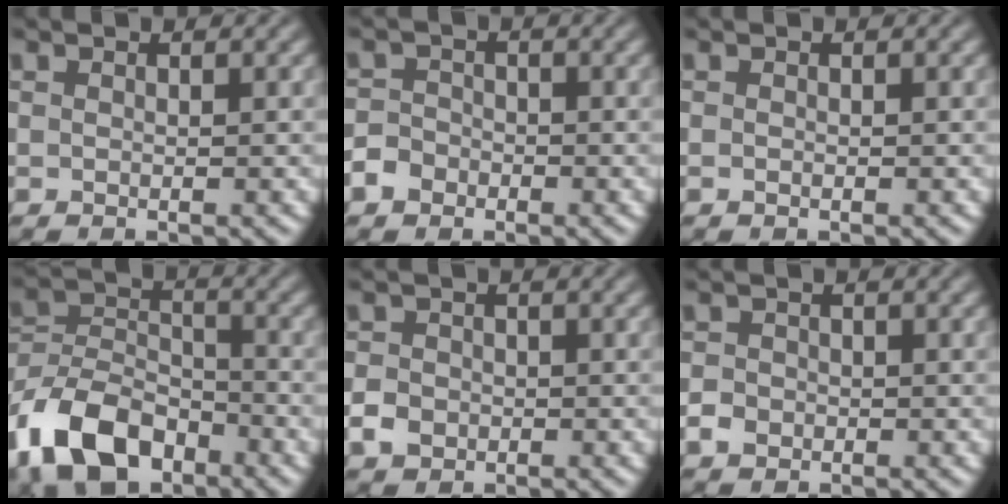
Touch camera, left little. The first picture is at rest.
{"total": 3.0, "force": [-1.7, 2.4, 0.6], "torque": [0.004, 0.000, -0.038]}
{"total": 0.0}
{"total": 9.9, "force": [-6.4, 5.5, 5.3], "torque": [-0.105, 0.001, -0.134]}
{"total": 2.1, "force": [-0.9, 1.7, 0.7], "torque": [-0.011, 0.003, -0.017]}
{"total": 1.6, "force": [-0.7, 1.4, 0.4], "torque": [0.003, 0.000, -0.013]}